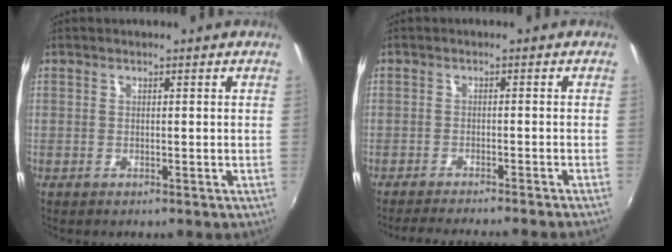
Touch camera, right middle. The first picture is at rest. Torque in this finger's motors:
{"motor_torque": [0.36, -0.47, 0.04, 0.03]}